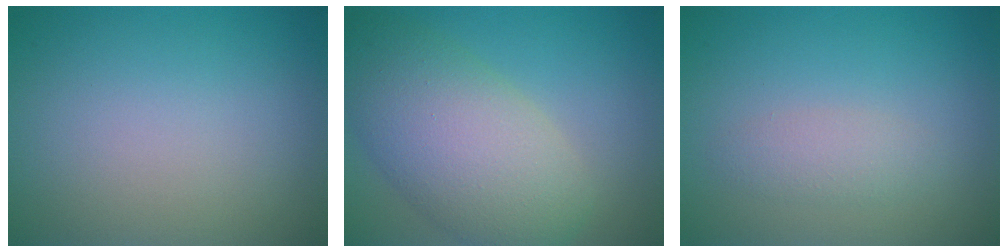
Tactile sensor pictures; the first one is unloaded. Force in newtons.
{"total": 8.6, "press": 8.6, "slide": 0.5}
{"total": 1.6, "press": 1.6, "slide": 0.2}